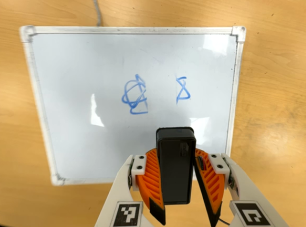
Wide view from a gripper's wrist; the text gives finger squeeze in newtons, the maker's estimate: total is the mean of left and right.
{"total": 7.7, "left": 8.1, "right": 7.4}